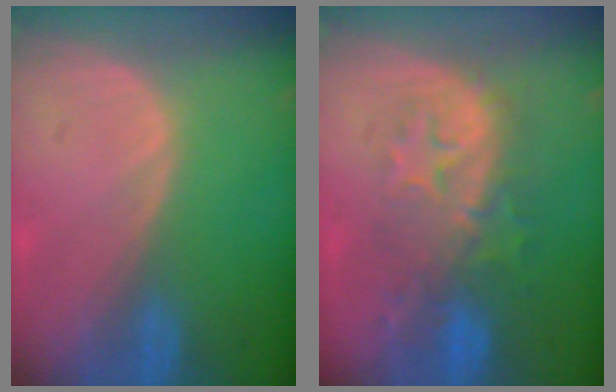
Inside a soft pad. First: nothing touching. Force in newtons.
{"total": 9.1, "press": 8.6, "slide": 3.0}